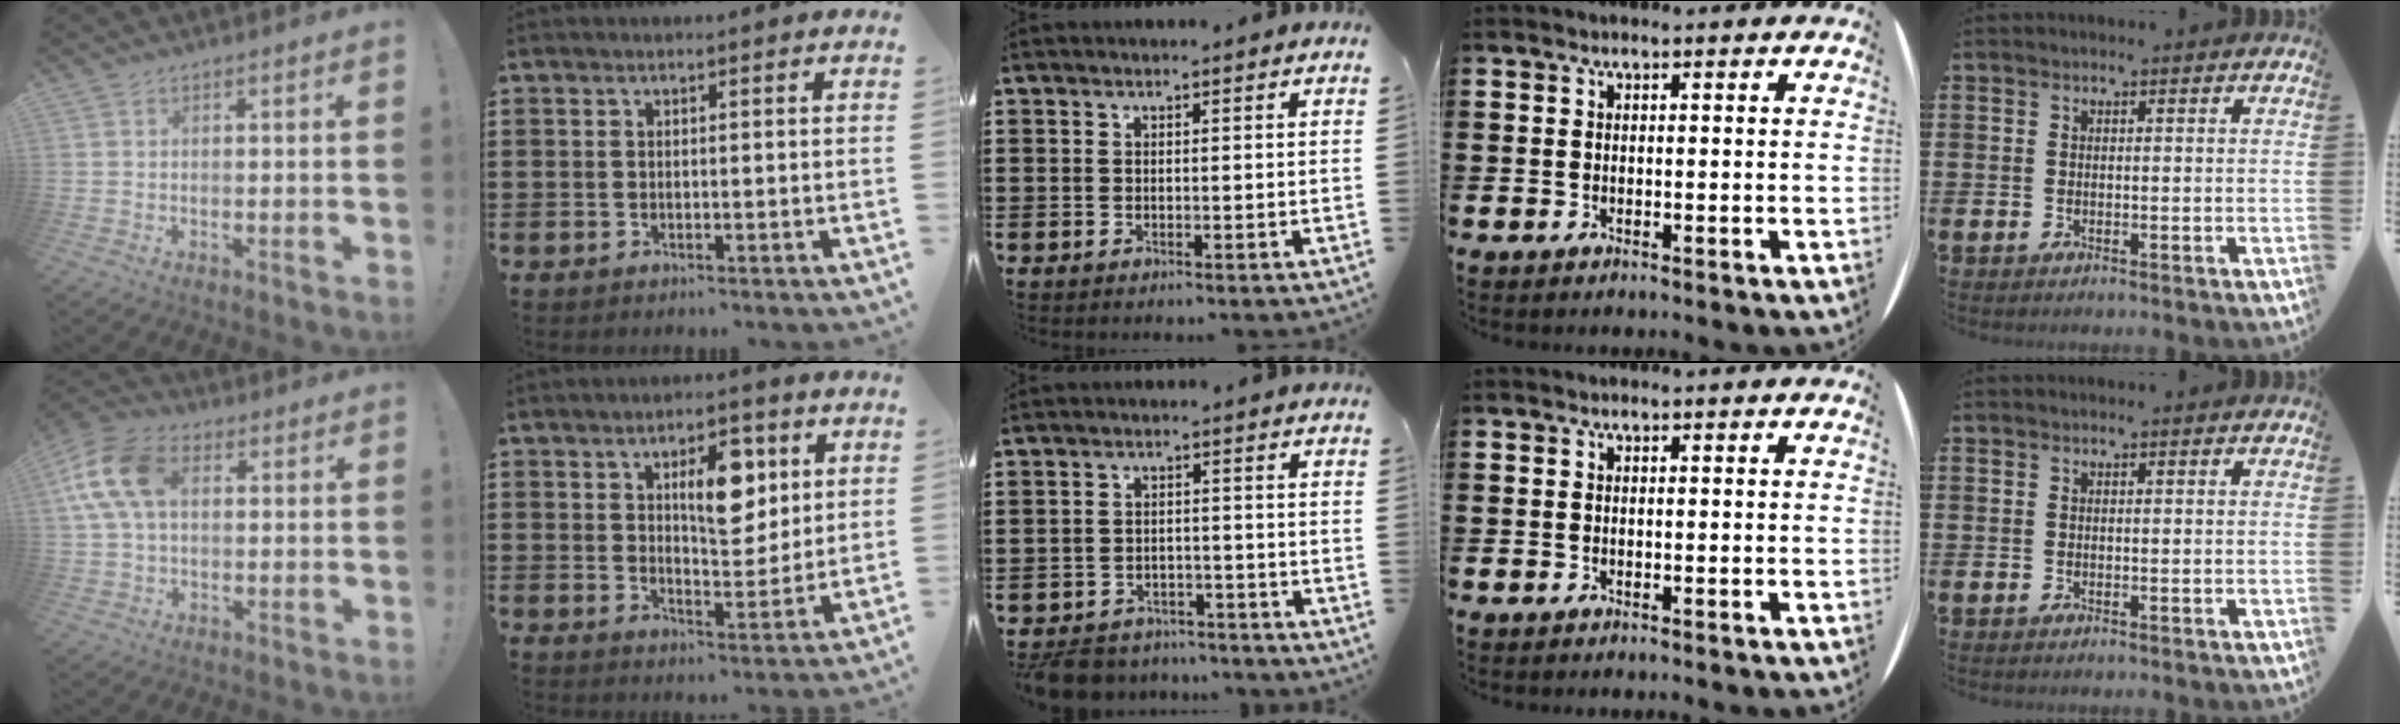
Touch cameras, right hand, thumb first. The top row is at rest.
{"thumb": {"total": 14.7, "force": [3.4, 9.5, 10.6], "torque": [-0.214, 0.008, 0.066]}, "index": {"total": 8.3, "force": [3.1, 4.1, 6.5], "torque": [-0.093, -0.004, 0.043]}, "middle": {"total": 4.9, "force": [-4.7, 1.2, 0.4], "torque": [-0.012, 0.010, -0.097]}}